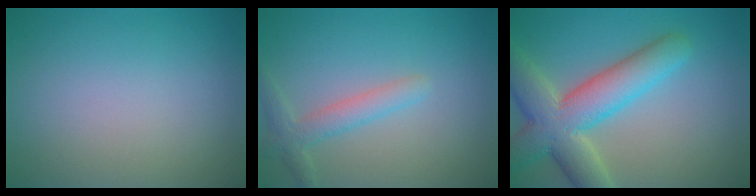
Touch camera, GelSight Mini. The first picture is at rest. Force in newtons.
{"total": 2.6, "press": 2.5, "slide": 0.2}
{"total": 8.2, "press": 8.2, "slide": 0.6}